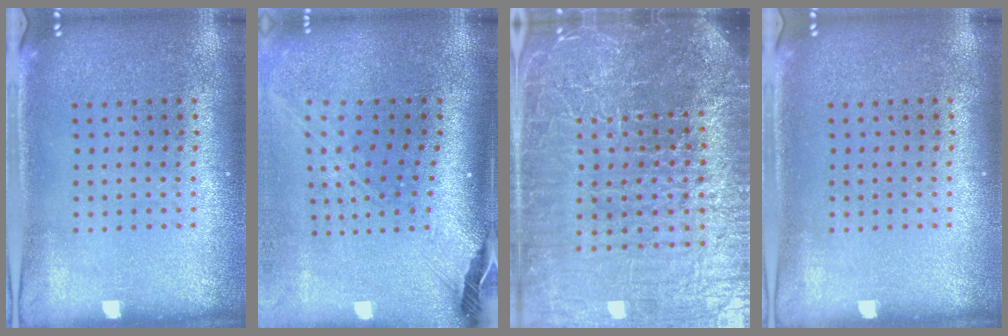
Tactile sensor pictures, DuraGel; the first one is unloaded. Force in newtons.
{"total": 2.8, "press": 2.0, "slide": 1.9}
{"total": 7.0, "press": 6.1, "slide": 3.4}
{"total": 0.0}